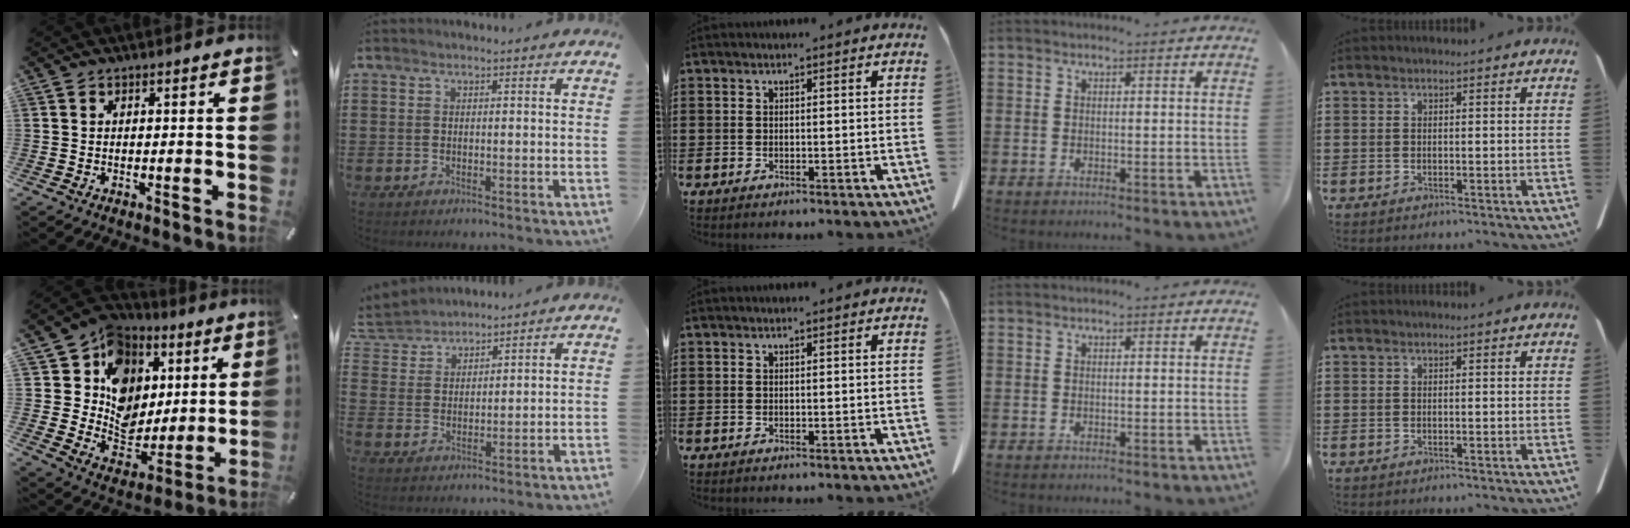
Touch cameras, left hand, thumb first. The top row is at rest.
{"thumb": {"total": 13.7, "force": [5.1, 12.2, 3.7], "torque": [-0.054, -0.057, 0.100]}, "index": {"total": 4.5, "force": [4.2, 1.5, -0.3], "torque": [-0.020, -0.019, 0.076]}}